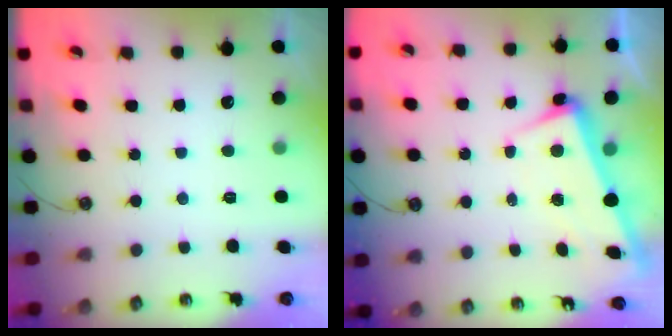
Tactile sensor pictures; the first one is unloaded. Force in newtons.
{"total": 2.9, "press": 2.8, "slide": 1.0}